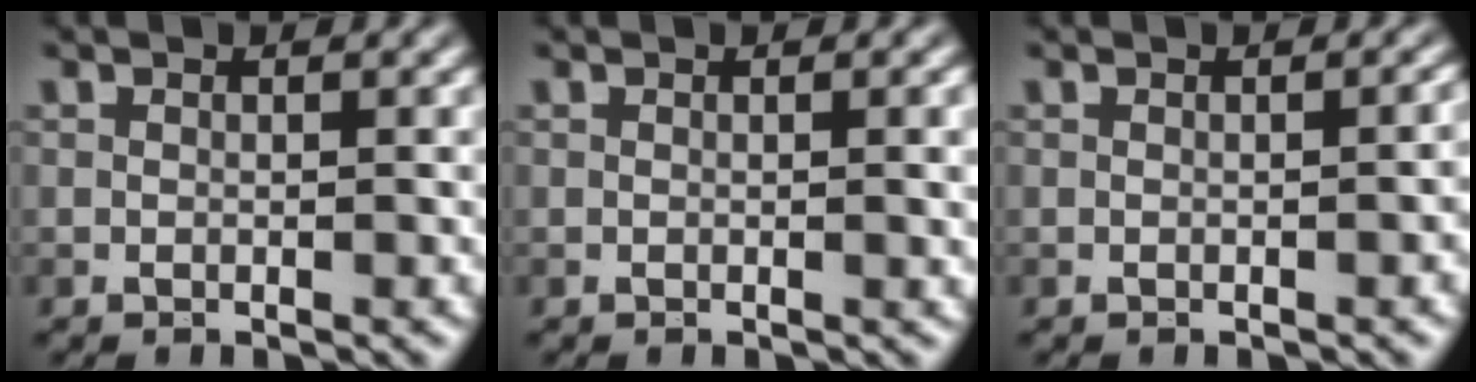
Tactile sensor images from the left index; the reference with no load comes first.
{"total": 1.5, "force": [0.1, 0.3, 1.5], "torque": [-0.019, 0.000, 0.000]}
{"total": 1.1, "force": [-0.4, 0.3, 1.0], "torque": [-0.011, 0.003, -0.005]}